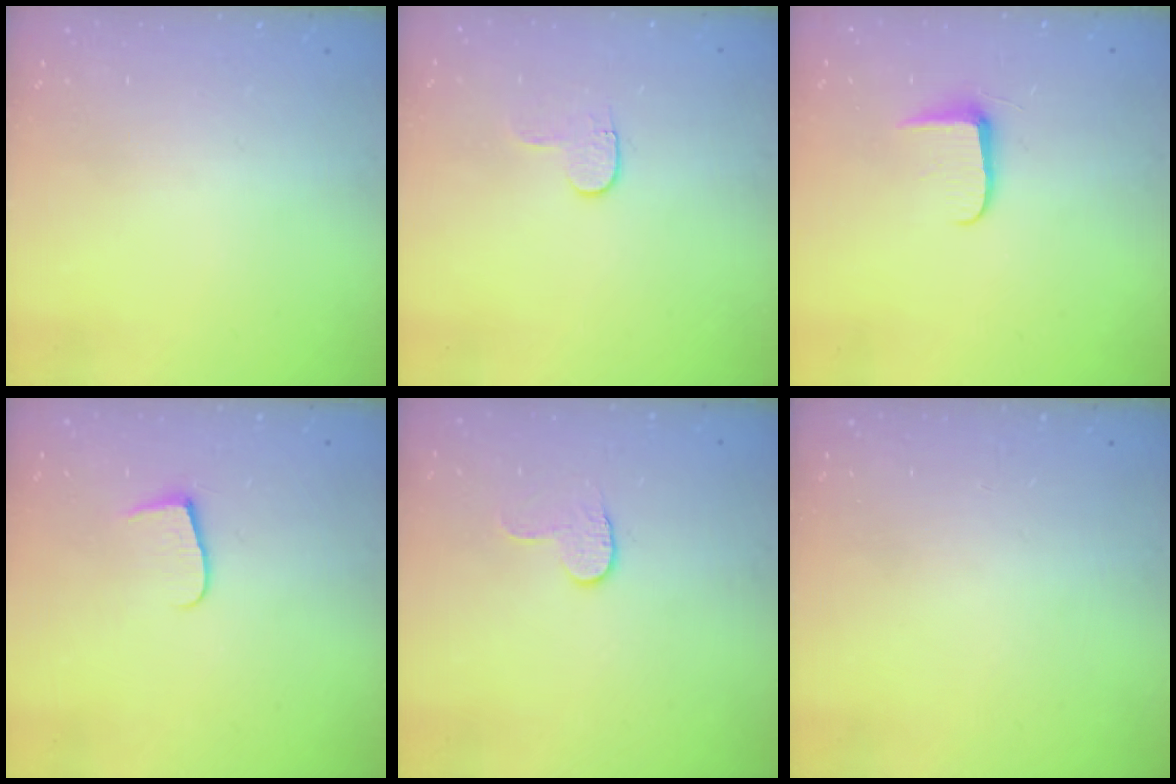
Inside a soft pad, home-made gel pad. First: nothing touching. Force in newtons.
{"total": 4.1, "press": 4.1, "slide": 0.4}
{"total": 5.9, "press": 5.8, "slide": 0.8}
{"total": 6.2, "press": 6.2, "slide": 0.6}
{"total": 3.8, "press": 3.8, "slide": 0.4}
{"total": 0.0}